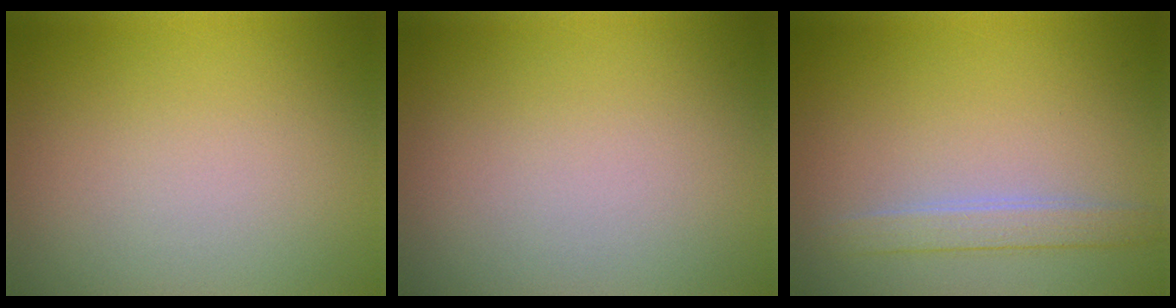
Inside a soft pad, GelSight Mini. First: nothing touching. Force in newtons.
{"total": 0.0}
{"total": 2.1, "press": 2.1, "slide": 0.2}